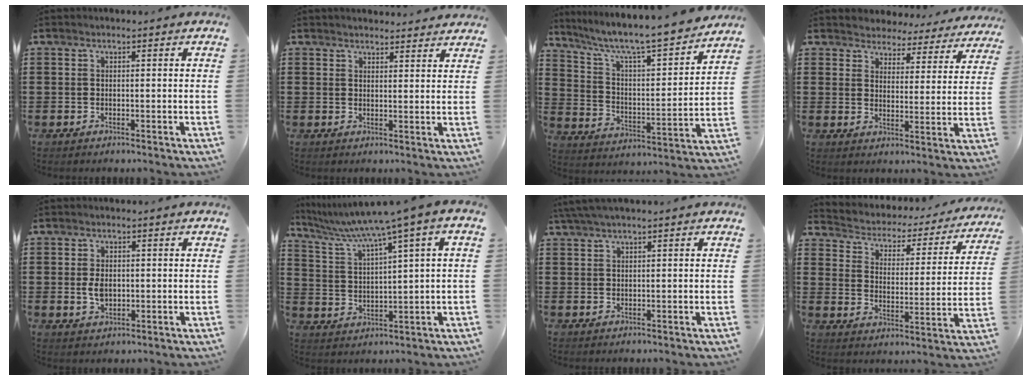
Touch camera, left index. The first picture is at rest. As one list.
[{"total": 2.2, "force": [2.2, 0.2, 0.0], "torque": [-0.005, -0.003, 0.042]}, {"total": 7.3, "force": [6.4, 0.4, 3.5], "torque": [-0.097, -0.052, 0.101]}, {"total": 4.5, "force": [4.4, 0.8, -0.3], "torque": [-0.022, -0.030, 0.076]}, {"total": 3.4, "force": [0.2, 2.1, 2.7], "torque": [-0.062, 0.003, 0.001]}, {"total": 5.9, "force": [3.9, -0.6, 4.4], "torque": [-0.105, -0.035, 0.057]}, {"total": 1.9, "force": [1.2, 0.0, 1.5], "torque": [-0.030, 0.000, 0.023]}, {"total": 2.0, "force": [1.9, 0.8, 0.2], "torque": [-0.023, -0.023, 0.019]}]